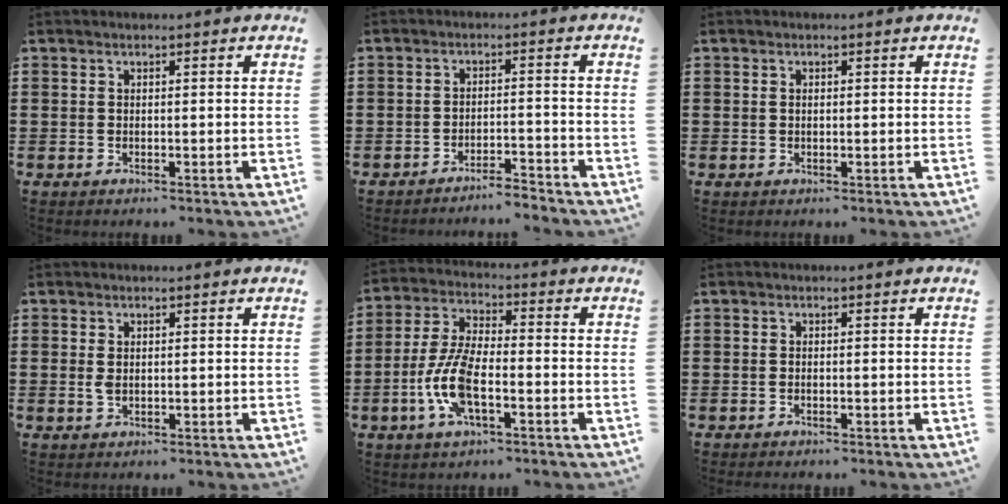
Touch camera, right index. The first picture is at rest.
{"total": 3.2, "force": [-3.2, -0.1, 0.4], "torque": [-0.011, -0.001, -0.069]}
{"total": 0.6, "force": [0.1, 0.3, 0.5], "torque": [-0.010, 0.000, 0.001]}
{"total": 1.6, "force": [0.2, 0.9, 1.3], "torque": [-0.035, 0.001, 0.001]}
{"total": 9.3, "force": [-3.1, 3.5, 8.1], "torque": [-0.189, -0.010, -0.062]}
{"total": 0.5, "force": [-0.5, 0.0, 0.1], "torque": [-0.004, -0.003, -0.010]}